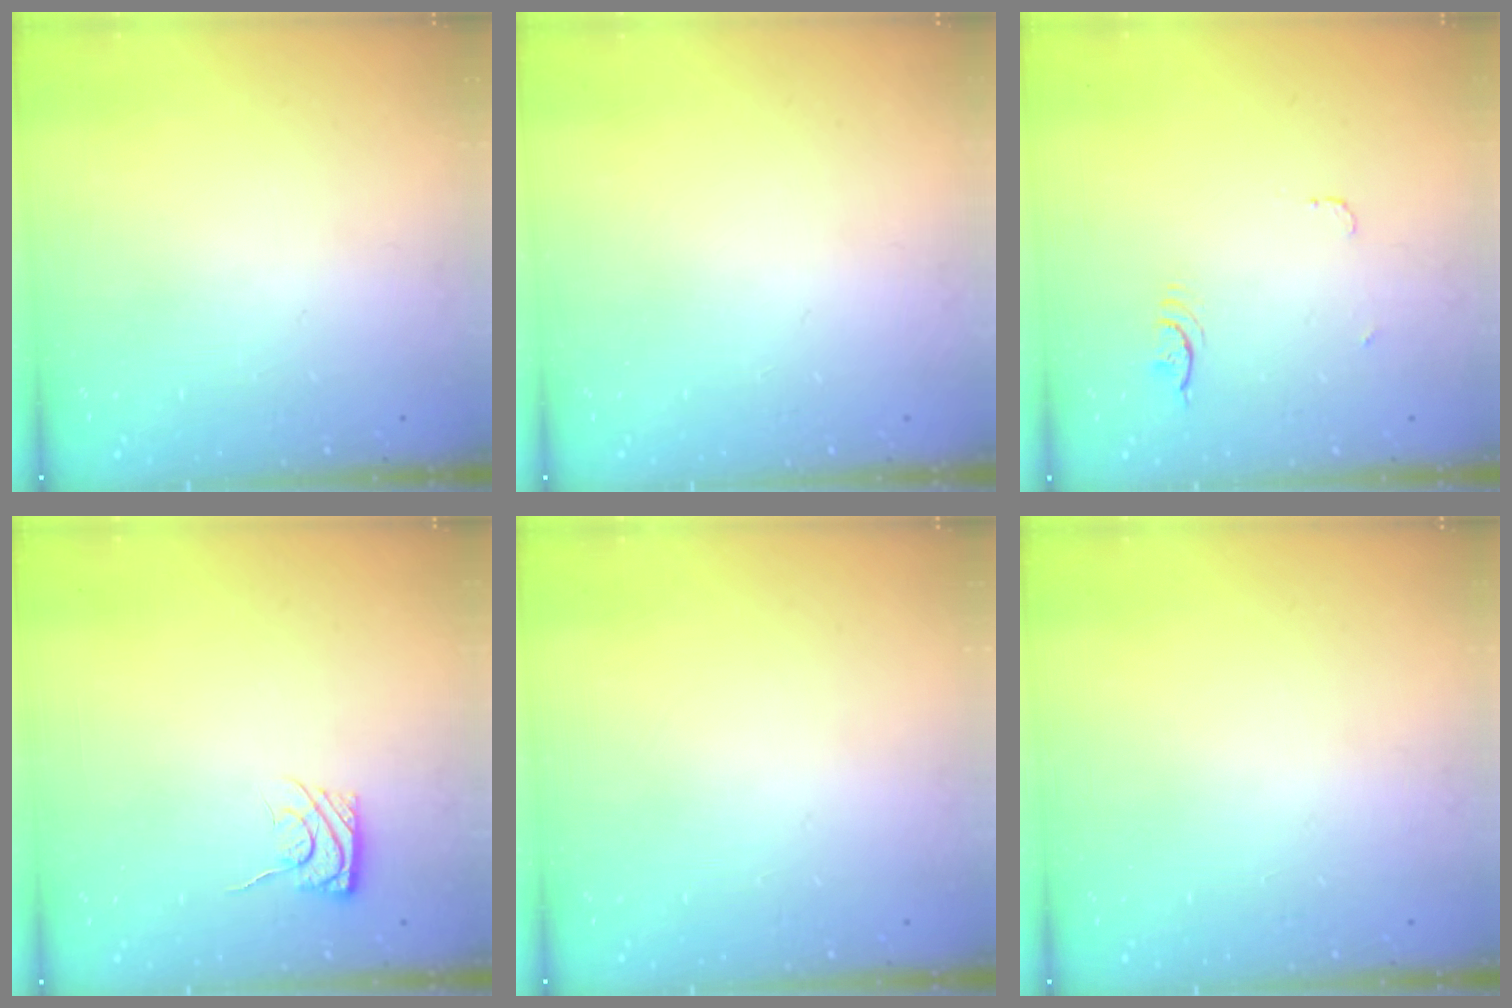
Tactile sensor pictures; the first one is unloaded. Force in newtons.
{"total": 0.0}
{"total": 3.8, "press": 3.5, "slide": 1.6}
{"total": 6.1, "press": 5.9, "slide": 1.6}
{"total": 0.0}
{"total": 0.0}